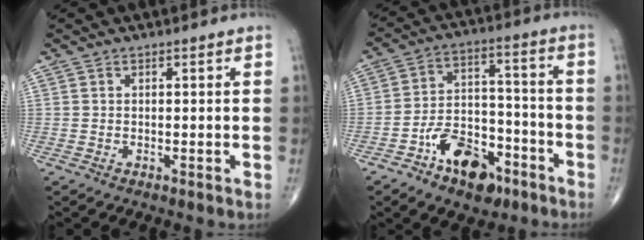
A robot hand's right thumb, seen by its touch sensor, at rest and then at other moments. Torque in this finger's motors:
{"motor_torque": [3.44, 1.56, 0.74, -0.88, 0.08]}